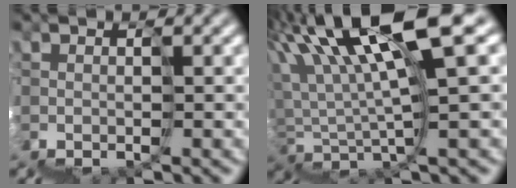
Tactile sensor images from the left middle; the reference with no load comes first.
{"total": 8.3, "force": [6.1, 0.0, 5.6], "torque": [-0.114, 0.044, 0.100]}